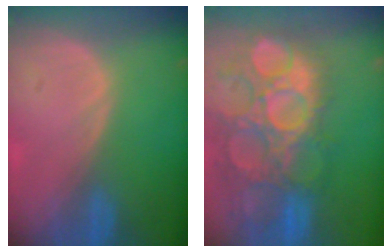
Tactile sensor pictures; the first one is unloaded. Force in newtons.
{"total": 14.8, "press": 12.7, "slide": 7.6}